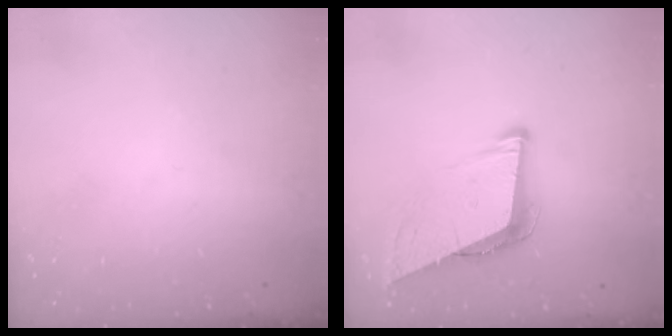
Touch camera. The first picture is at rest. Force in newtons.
{"total": 9.2, "press": 8.8, "slide": 2.7}